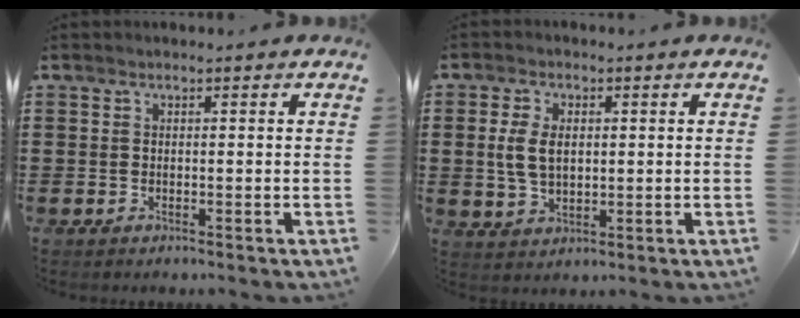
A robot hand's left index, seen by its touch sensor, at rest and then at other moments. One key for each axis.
{"total": 5.4, "fx": 0.7, "fy": 3.1, "fz": 4.3, "tx": -0.111, "ty": 0.003, "tz": 0.006}